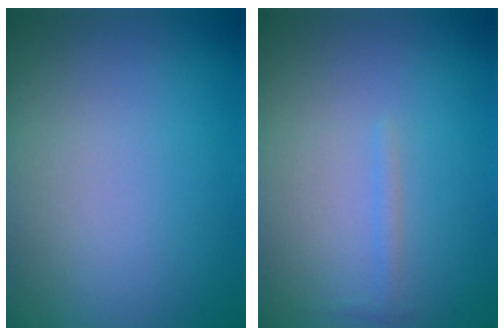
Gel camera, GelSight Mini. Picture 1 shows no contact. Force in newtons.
{"total": 0.7, "press": 0.7, "slide": 0.0}